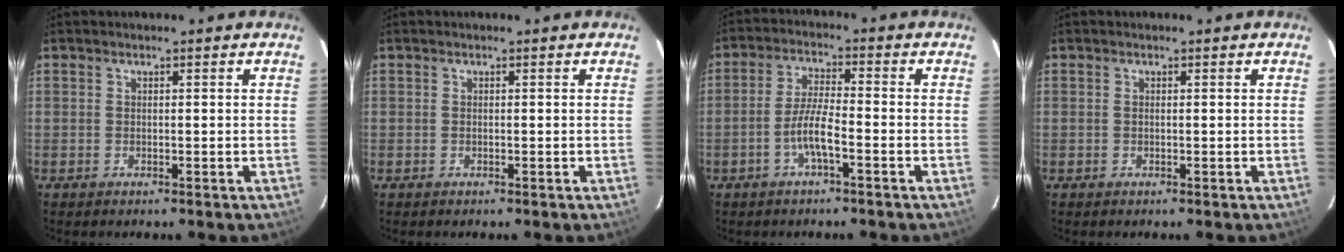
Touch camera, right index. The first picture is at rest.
{"total": 0.0}
{"total": 3.9, "force": [-1.9, 0.4, 3.4], "torque": [-0.072, 0.001, -0.037]}
{"total": 0.0}